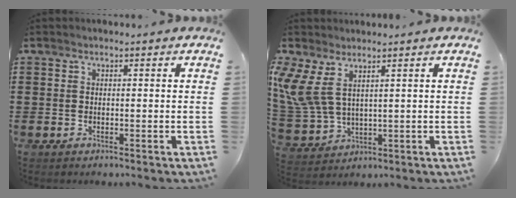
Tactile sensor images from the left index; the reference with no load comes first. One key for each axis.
{"total": 6.6, "fx": 3.3, "fy": 3.1, "fz": 4.8, "tx": -0.140, "ty": -0.016, "tz": 0.054}